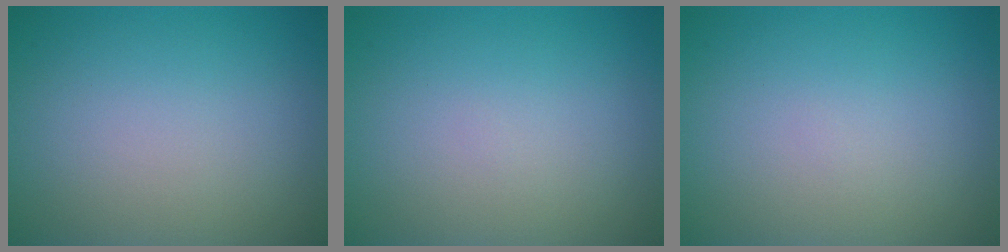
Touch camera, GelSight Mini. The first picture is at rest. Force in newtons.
{"total": 0.0}
{"total": 0.0}